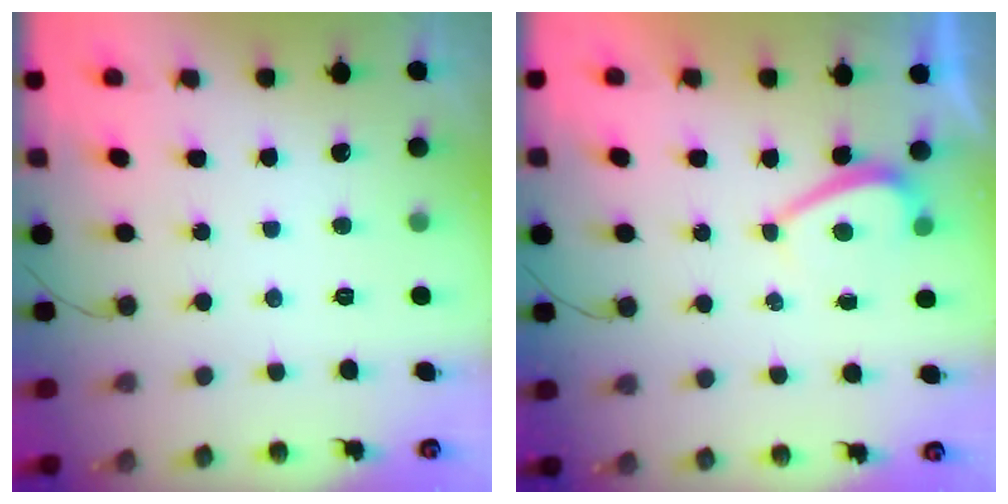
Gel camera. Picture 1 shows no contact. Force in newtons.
{"total": 1.4, "press": 1.3, "slide": 0.6}